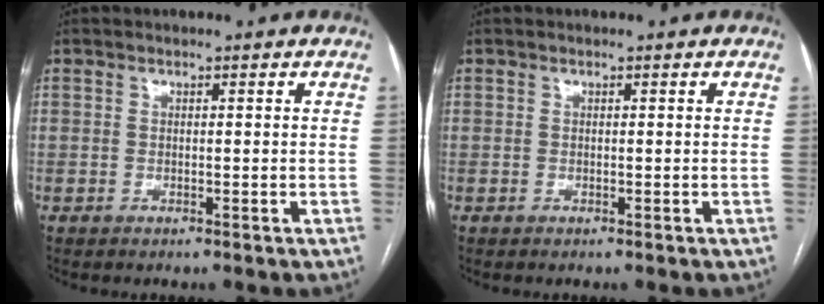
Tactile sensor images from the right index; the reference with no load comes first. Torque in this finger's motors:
{"motor_torque": [0.01, -0.01, 0.00, 0.00]}